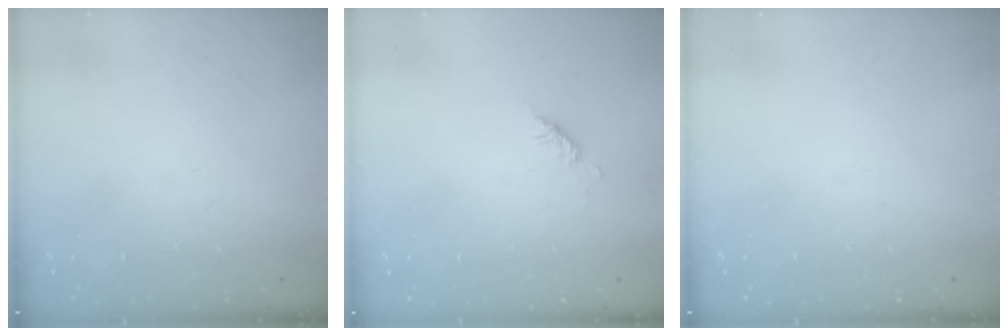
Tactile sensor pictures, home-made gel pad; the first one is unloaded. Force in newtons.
{"total": 2.9, "press": 2.9, "slide": 0.6}
{"total": 0.0}